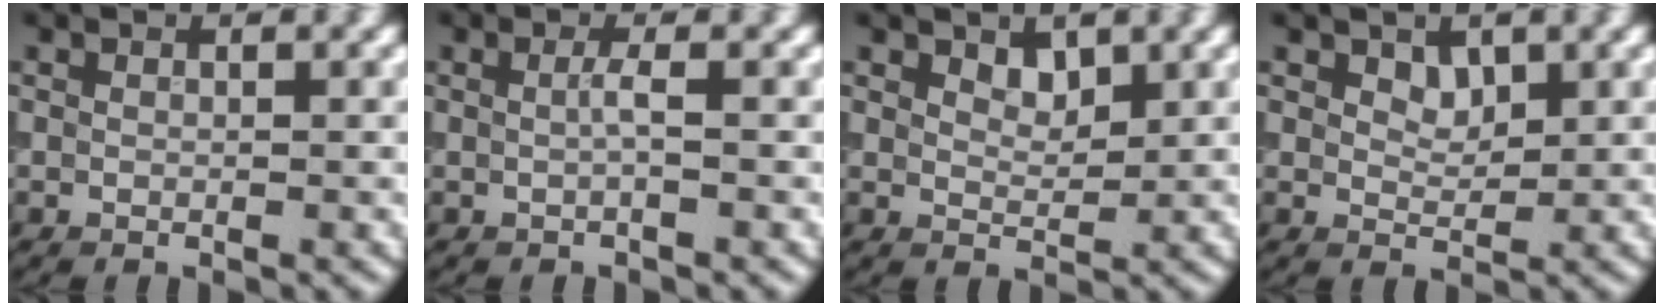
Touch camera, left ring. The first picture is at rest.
{"total": 1.0, "force": [0.0, 0.0, 1.0], "torque": [-0.022, -0.001, -0.001]}
{"total": 1.4, "force": [1.0, 0.7, 0.7], "torque": [-0.012, -0.003, 0.019]}
{"total": 1.4, "force": [0.8, 0.8, 0.7], "torque": [-0.011, -0.003, 0.016]}